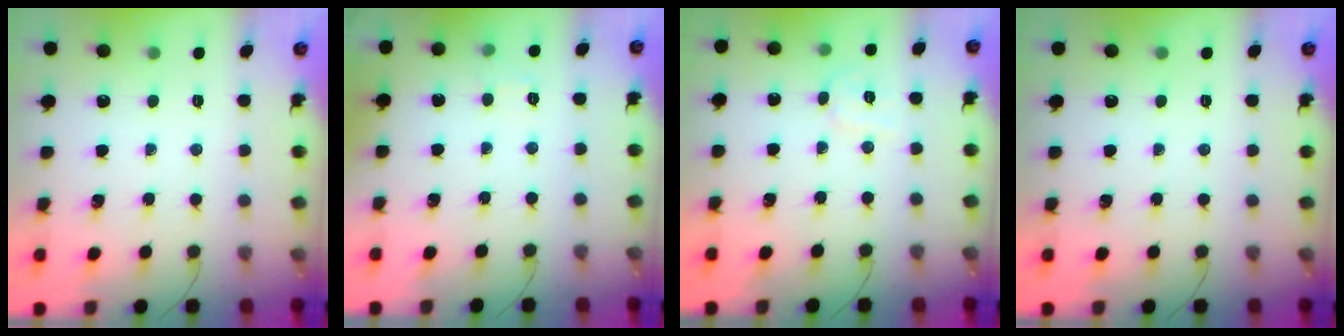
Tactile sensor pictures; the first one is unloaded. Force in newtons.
{"total": 2.7, "press": 2.2, "slide": 1.6}
{"total": 5.5, "press": 5.2, "slide": 1.5}
{"total": 0.0}